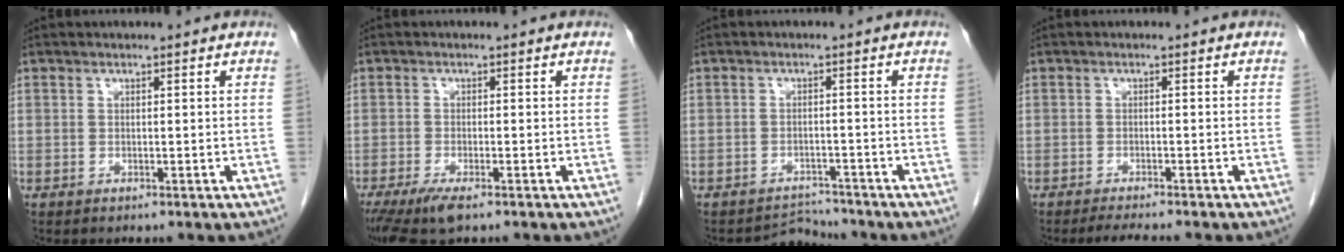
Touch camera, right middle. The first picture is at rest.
{"total": 5.6, "force": [-3.7, 1.2, 4.0], "torque": [-0.073, -0.016, -0.063]}
{"total": 3.0, "force": [-2.7, 0.2, -1.3], "torque": [0.019, 0.000, -0.039]}
{"total": 3.6, "force": [-3.2, -0.2, 1.7], "torque": [-0.028, -0.012, -0.048]}